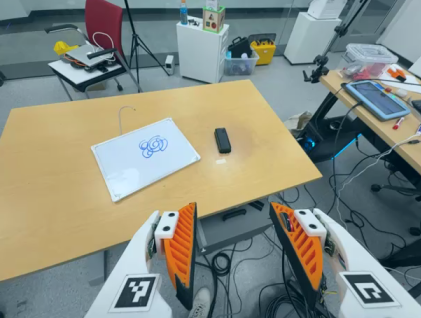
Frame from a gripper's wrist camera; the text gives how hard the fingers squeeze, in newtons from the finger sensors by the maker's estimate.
{"total": 0.0}